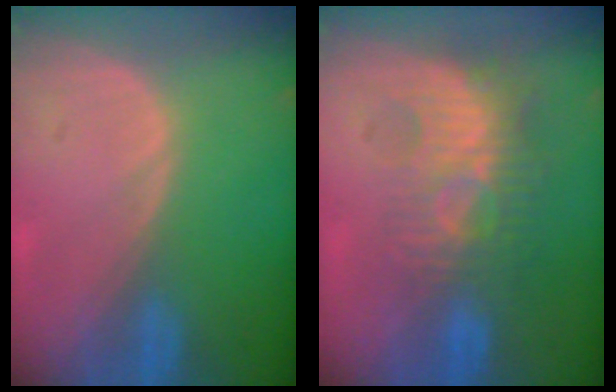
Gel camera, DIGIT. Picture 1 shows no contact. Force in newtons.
{"total": 9.8, "press": 8.5, "slide": 4.8}